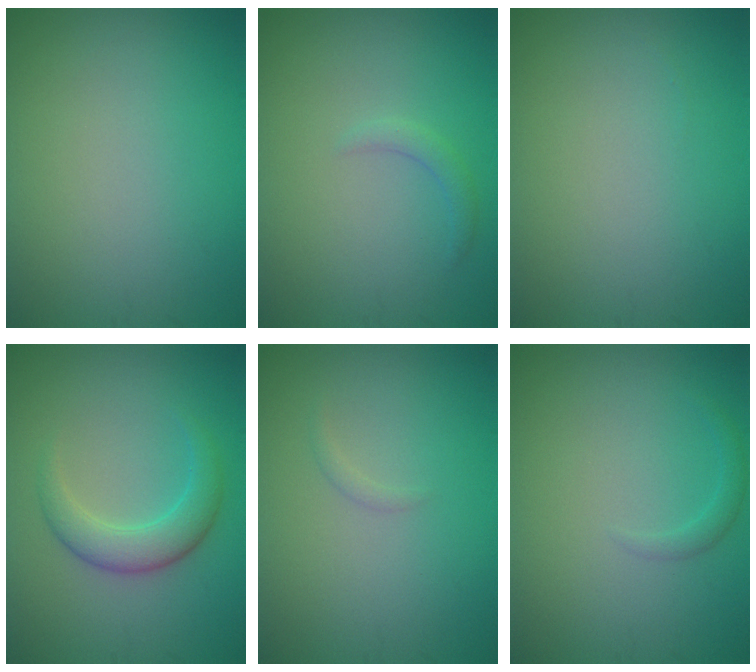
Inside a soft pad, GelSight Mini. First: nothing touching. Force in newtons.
{"total": 1.1, "press": 1.1, "slide": 0.1}
{"total": 0.0}
{"total": 3.5, "press": 3.5, "slide": 0.2}
{"total": 0.6, "press": 0.6, "slide": 0.0}
{"total": 1.0, "press": 1.0, "slide": 0.1}